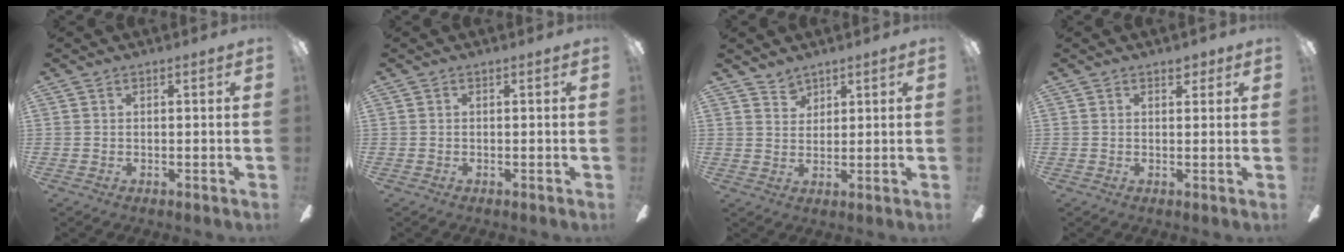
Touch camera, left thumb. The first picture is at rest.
{"total": 0.0}
{"total": 3.3, "force": [2.9, 1.6, -0.1], "torque": [0.002, -0.014, 0.055]}
{"total": 2.6, "force": [1.8, 1.5, 1.1], "torque": [0.001, -0.007, 0.027]}